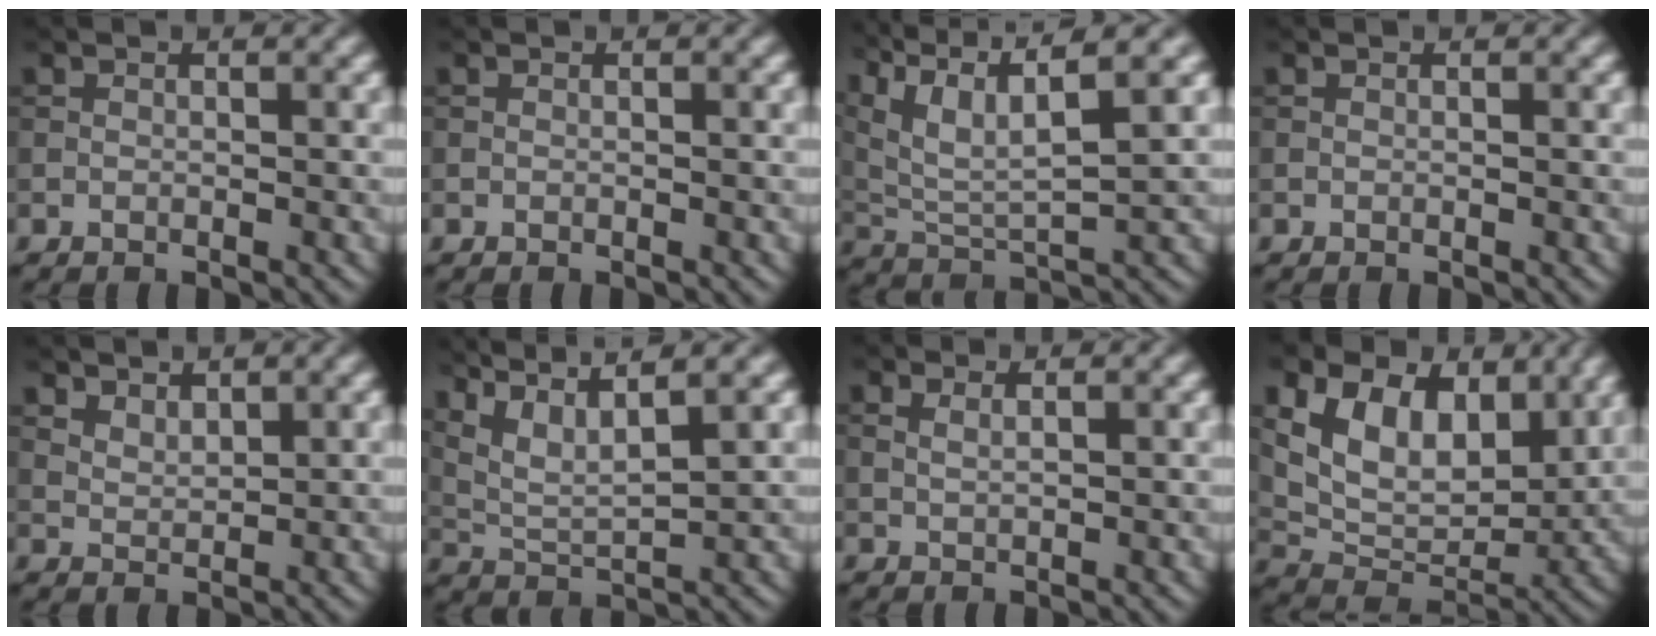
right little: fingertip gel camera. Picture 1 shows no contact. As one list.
[{"total": 0.0}, {"total": 9.9, "force": [6.3, 3.0, 7.1], "torque": [-0.157, 0.025, 0.096]}, {"total": 0.0}, {"total": 2.2, "force": [1.7, 1.0, 0.9], "torque": [-0.018, -0.003, 0.038]}, {"total": 6.5, "force": [4.7, 1.4, 4.3], "torque": [-0.091, 0.017, 0.075]}, {"total": 1.6, "force": [0.9, 0.8, 1.0], "torque": [-0.016, -0.001, 0.008]}, {"total": 9.7, "force": [3.7, 6.6, 6.1], "torque": [-0.116, -0.014, 0.068]}]